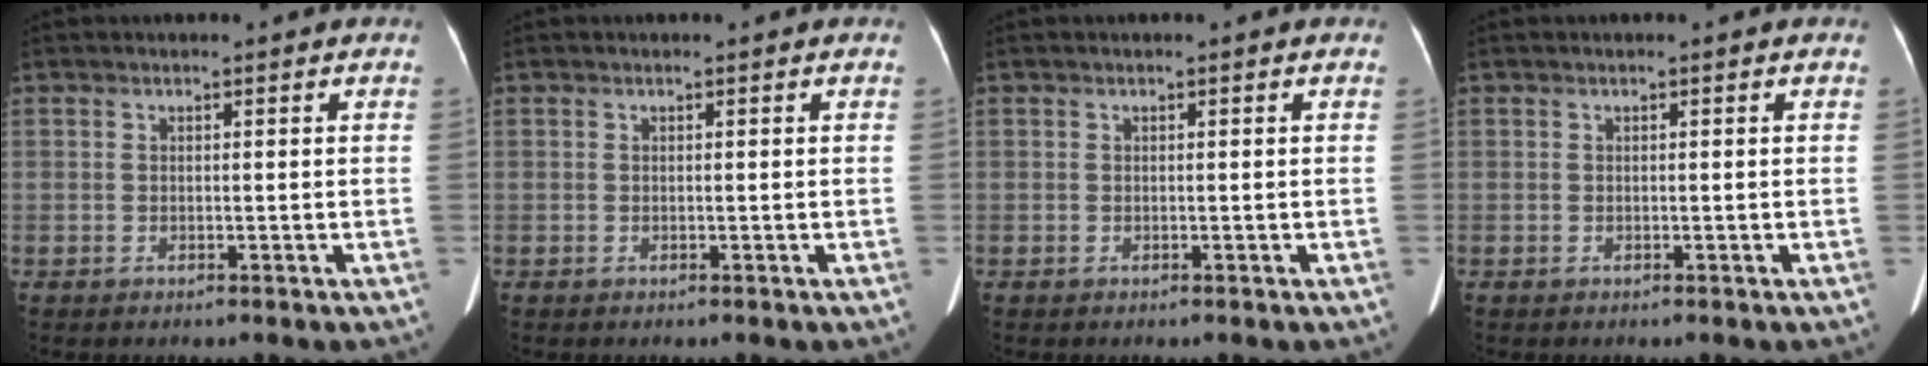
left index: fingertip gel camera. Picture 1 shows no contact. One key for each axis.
{"total": 0.0}
{"total": 0.0}
{"total": 0.0}